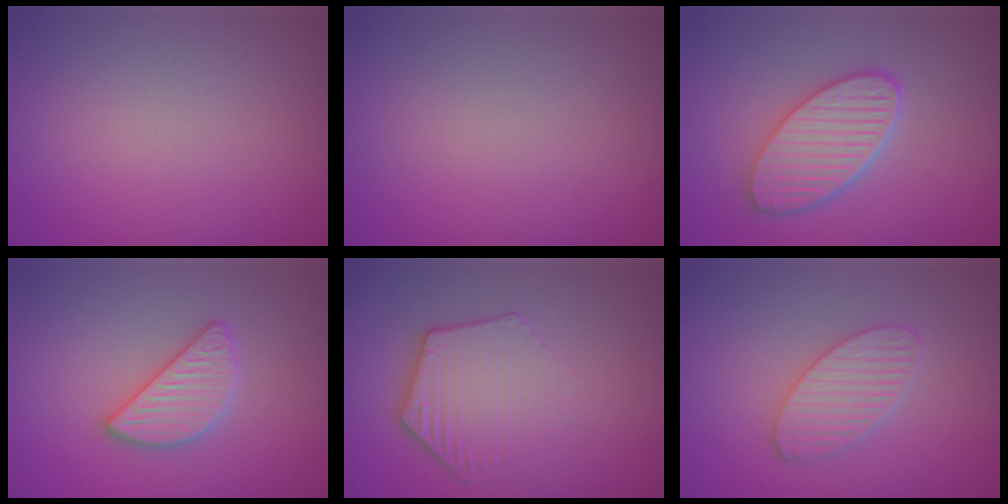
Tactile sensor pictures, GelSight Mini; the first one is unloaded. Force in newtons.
{"total": 0.0}
{"total": 5.1, "press": 4.5, "slide": 2.5}
{"total": 3.0, "press": 3.0, "slide": 0.2}
{"total": 4.3, "press": 3.3, "slide": 2.7}
{"total": 3.2, "press": 3.2, "slide": 0.3}